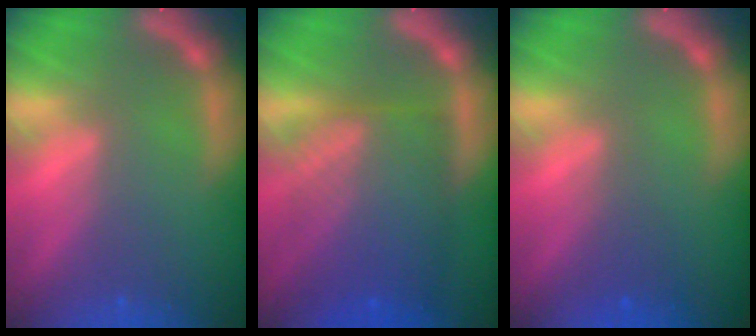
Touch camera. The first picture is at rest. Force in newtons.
{"total": 9.5}
{"total": 1.4}